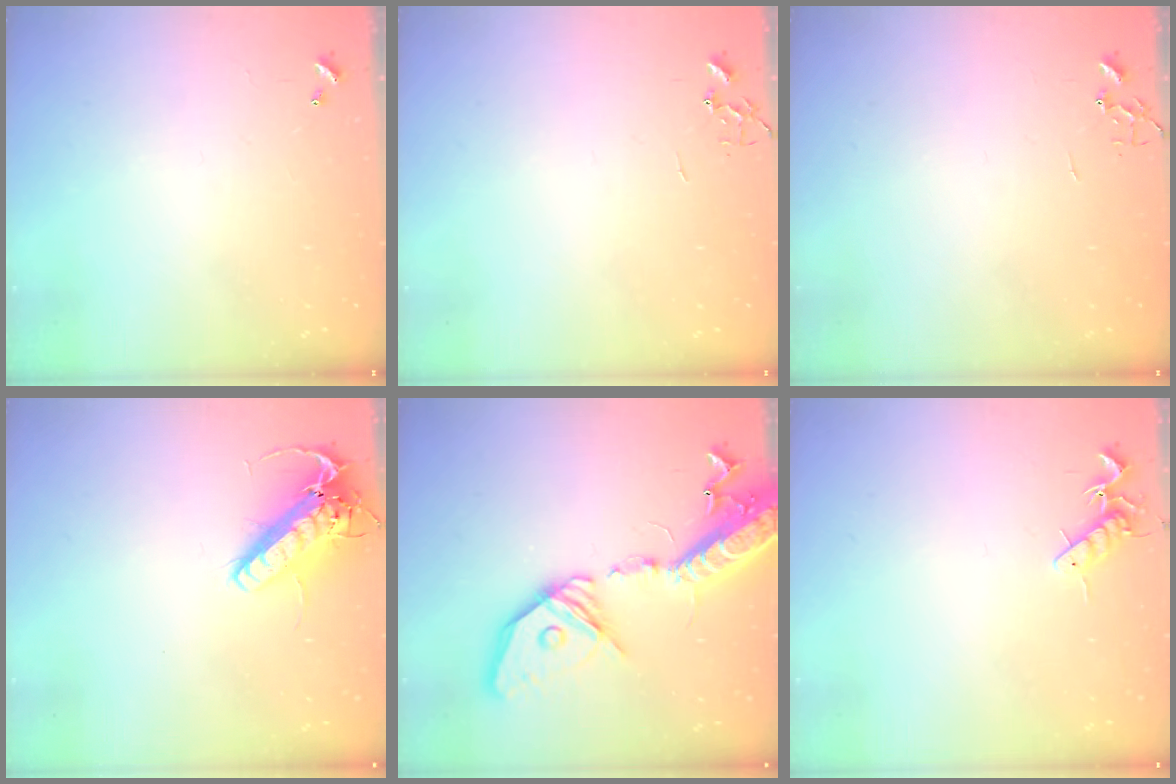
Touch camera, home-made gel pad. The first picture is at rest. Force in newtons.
{"total": 0.0}
{"total": 0.0}
{"total": 15.6, "press": 15.3, "slide": 3.2}
{"total": 25.2, "press": 24.7, "slide": 4.9}
{"total": 7.6, "press": 7.5, "slide": 0.8}